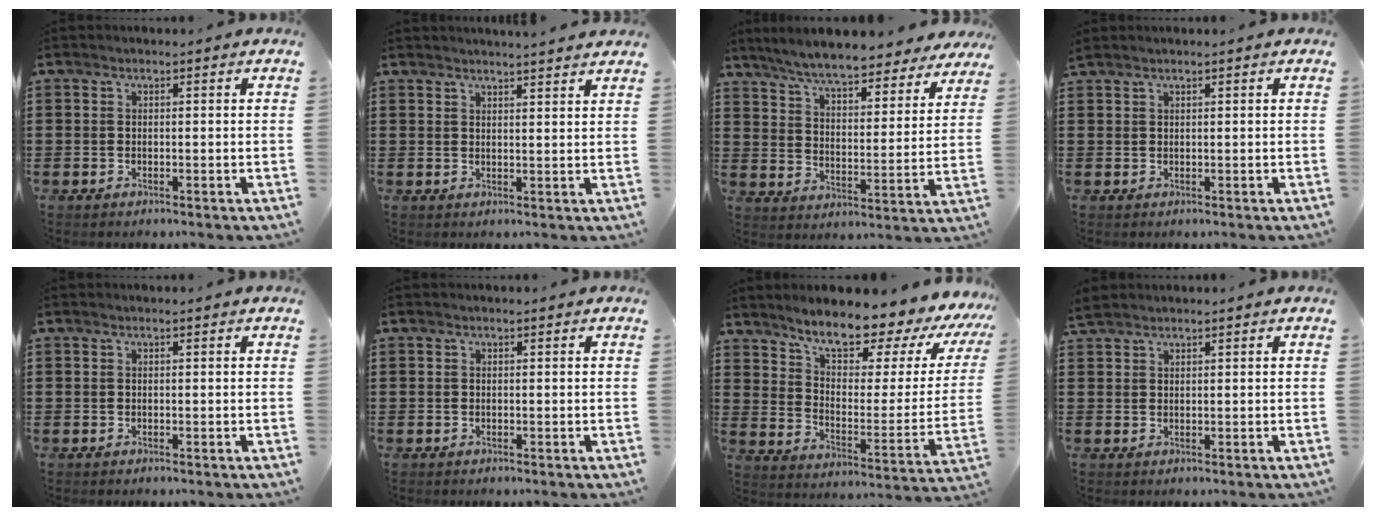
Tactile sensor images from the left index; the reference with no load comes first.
{"total": 2.3, "force": [2.3, -0.4, 0.2], "torque": [-0.010, -0.007, 0.043]}
{"total": 7.4, "force": [6.8, 0.2, 2.7], "torque": [-0.082, -0.039, 0.120]}
{"total": 0.7, "force": [0.6, -0.1, 0.3], "torque": [-0.005, -0.002, 0.013]}
{"total": 0.0}
{"total": 0.0}
{"total": 9.8, "force": [8.3, 2.5, 4.5], "torque": [-0.094, -0.065, 0.137]}
{"total": 1.4, "force": [1.4, 0.1, 0.4], "torque": [-0.011, 0.000, 0.028]}